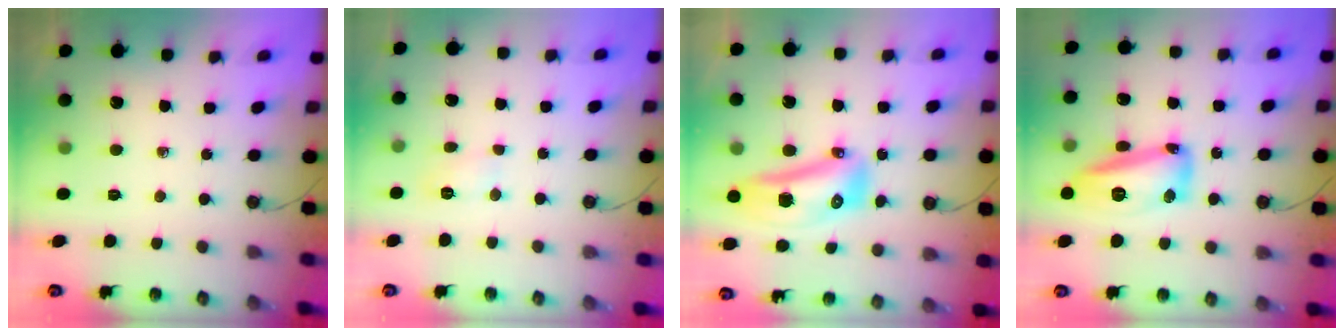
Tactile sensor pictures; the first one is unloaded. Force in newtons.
{"total": 3.8, "press": 3.8, "slide": 0.4}
{"total": 14.5, "press": 14.4, "slide": 1.9}
{"total": 15.0, "press": 14.8, "slide": 2.5}